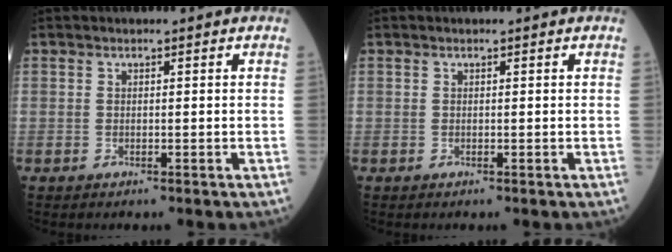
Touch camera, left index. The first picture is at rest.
{"total": 0.0}